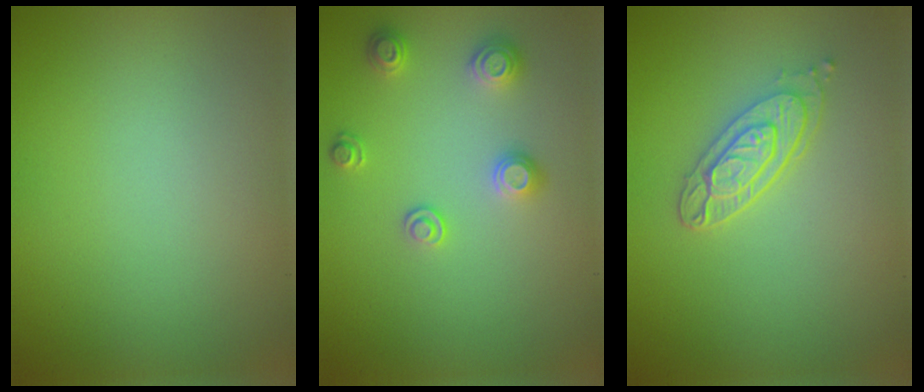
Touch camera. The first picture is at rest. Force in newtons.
{"total": 2.4, "press": 2.4, "slide": 0.4}
{"total": 3.2, "press": 2.6, "slide": 1.9}